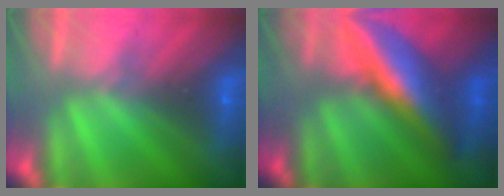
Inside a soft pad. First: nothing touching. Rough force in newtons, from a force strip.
{"total": 7.8}